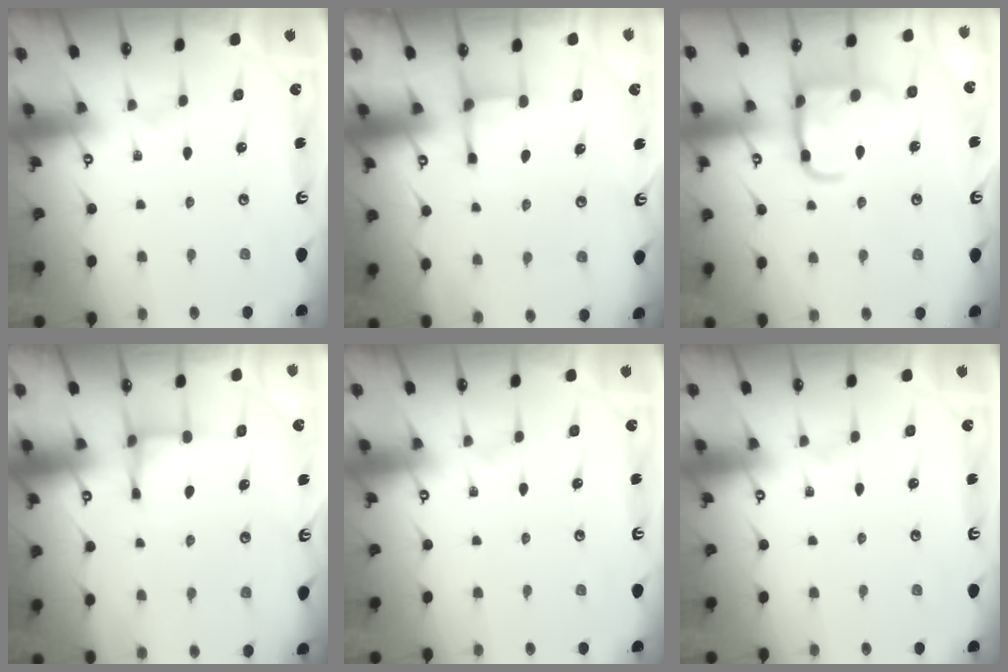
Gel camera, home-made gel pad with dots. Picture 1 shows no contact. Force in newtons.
{"total": 2.4, "press": 2.4, "slide": 0.3}
{"total": 14.7, "press": 14.6, "slide": 1.4}
{"total": 3.8, "press": 3.8, "slide": 0.7}
{"total": 0.0}
{"total": 0.0}